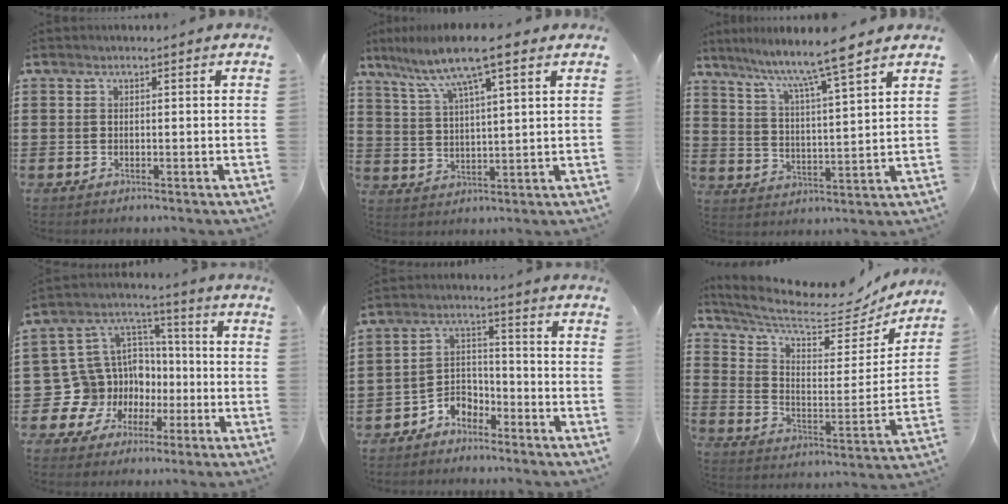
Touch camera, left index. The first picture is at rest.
{"total": 8.9, "force": [6.2, 0.8, 6.4], "torque": [-0.141, -0.017, 0.105]}
{"total": 7.5, "force": [6.3, -0.5, 4.0], "torque": [-0.101, -0.039, 0.102]}
{"total": 12.9, "force": [-3.9, 11.9, 3.1], "torque": [-0.126, -0.001, -0.049]}
{"total": 4.9, "force": [-4.4, 2.1, 0.7], "torque": [-0.017, 0.013, -0.089]}
{"total": 7.8, "force": [6.8, 1.4, 3.4], "torque": [-0.098, -0.049, 0.115]}